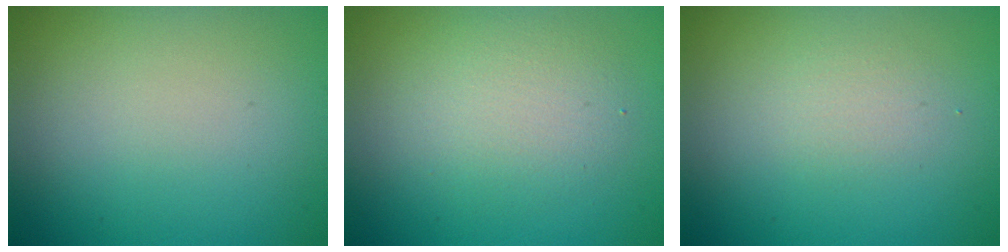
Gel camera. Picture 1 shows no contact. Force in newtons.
{"total": 3.2, "press": 3.2, "slide": 0.1}
{"total": 1.4, "press": 1.3, "slide": 0.1}